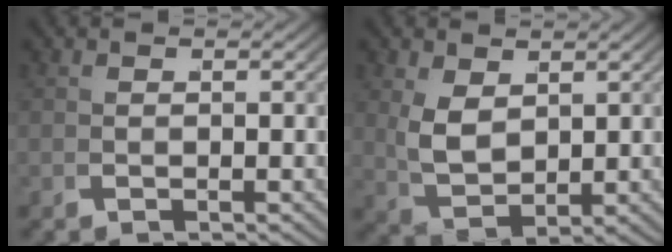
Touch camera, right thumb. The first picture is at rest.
{"total": 4.6, "force": [2.0, 2.6, 3.2], "torque": [-0.073, -0.015, 0.054]}